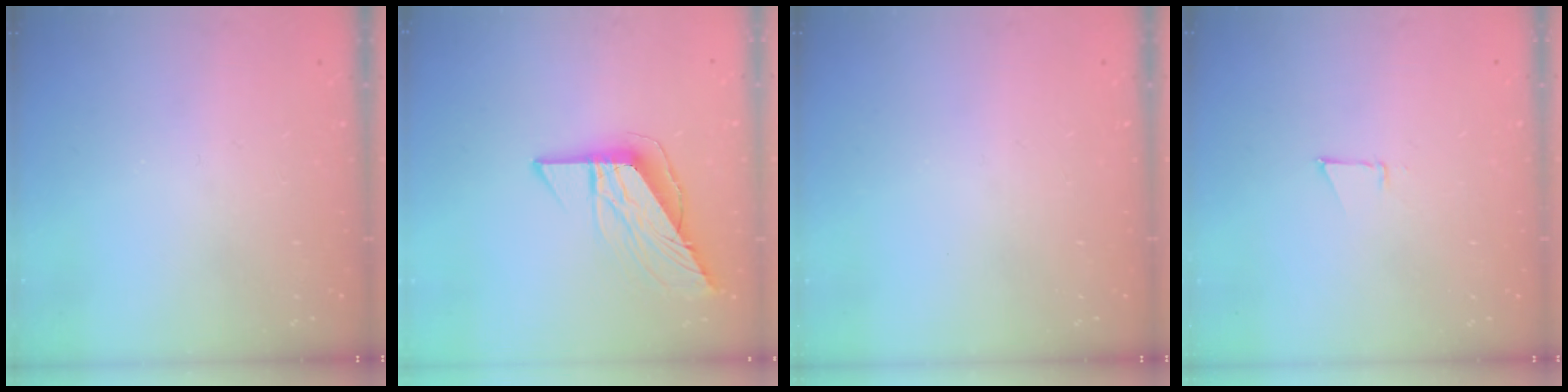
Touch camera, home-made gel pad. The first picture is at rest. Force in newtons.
{"total": 10.6, "press": 10.5, "slide": 1.1}
{"total": 0.0}
{"total": 3.8, "press": 3.7, "slide": 0.6}